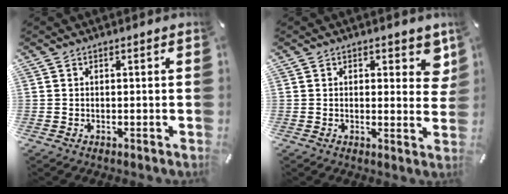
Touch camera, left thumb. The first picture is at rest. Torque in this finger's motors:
{"motor_torque": [0.40, -0.35, 0.08, -0.07, -0.01]}